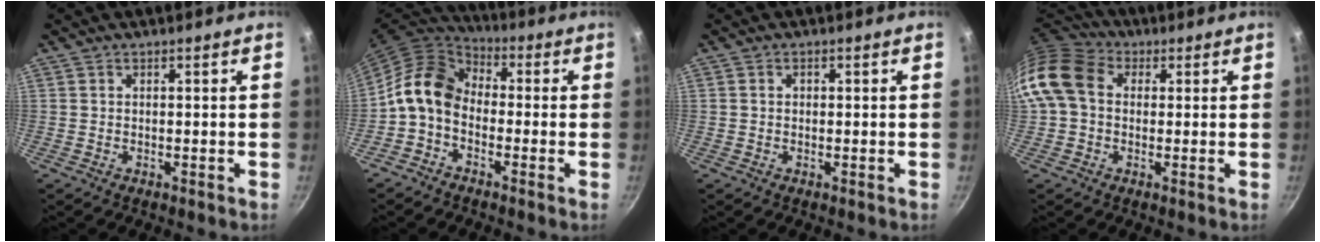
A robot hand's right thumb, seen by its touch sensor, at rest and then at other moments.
{"total": 10.6, "force": [-1.9, 7.7, 7.0], "torque": [-0.115, 0.043, -0.061]}
{"total": 0.9, "force": [0.1, 0.8, 0.5], "torque": [-0.005, 0.005, 0.000]}
{"total": 11.9, "force": [1.3, 9.3, 7.3], "torque": [-0.122, 0.024, 0.004]}